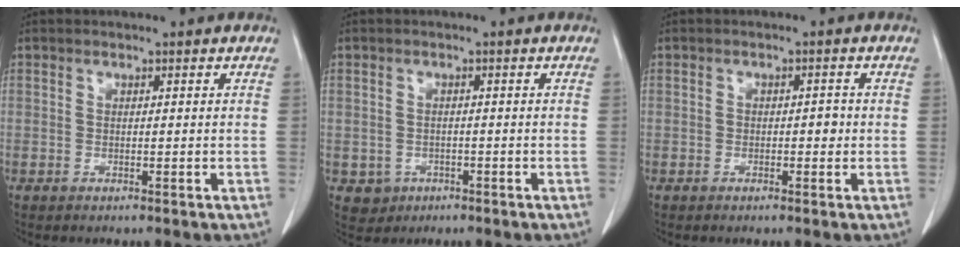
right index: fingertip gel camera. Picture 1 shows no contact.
{"total": 2.9, "force": [-1.0, 2.6, 0.4], "torque": [-0.002, 0.007, -0.006]}
{"total": 1.7, "force": [-0.2, 0.9, 1.4], "torque": [-0.018, 0.005, 0.000]}